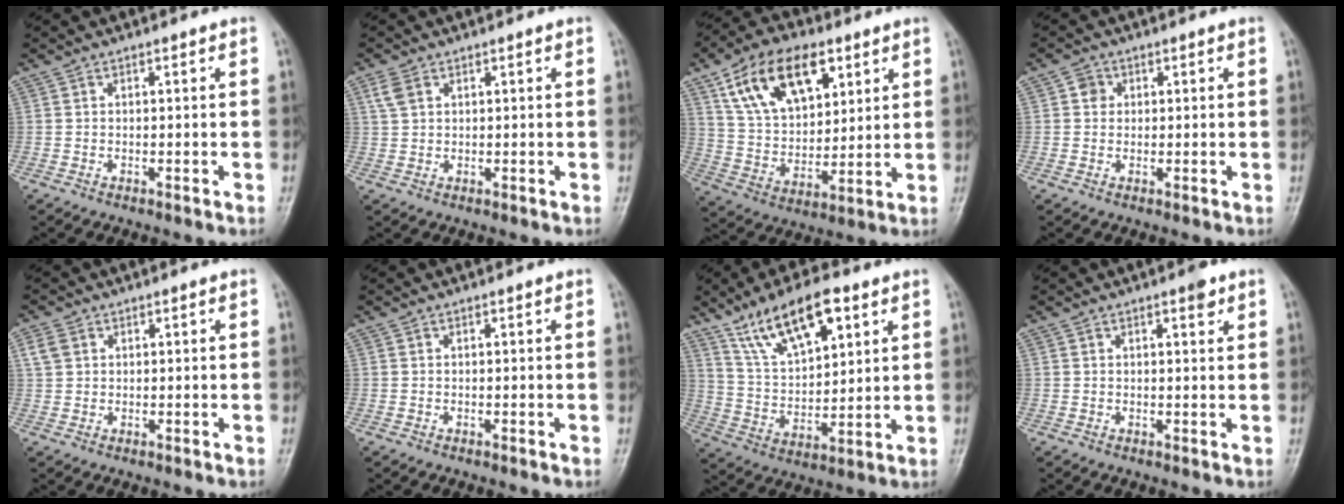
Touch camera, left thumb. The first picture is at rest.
{"total": 2.8, "force": [1.3, 1.9, 1.7], "torque": [-0.034, 0.006, 0.031]}
{"total": 17.8, "force": [8.8, 10.2, 11.7], "torque": [-0.164, -0.025, 0.164]}
{"total": 2.2, "force": [0.5, 2.0, 0.7], "torque": [0.001, 0.001, 0.002]}
{"total": 2.9, "force": [1.1, 2.3, 1.4], "torque": [-0.023, 0.005, 0.023]}
{"total": 0.0}
{"total": 14.9, "force": [8.7, 6.3, 10.3], "torque": [-0.152, -0.027, 0.162]}
{"total": 2.2, "force": [1.3, 0.6, 1.6], "torque": [-0.018, -0.005, 0.016]}